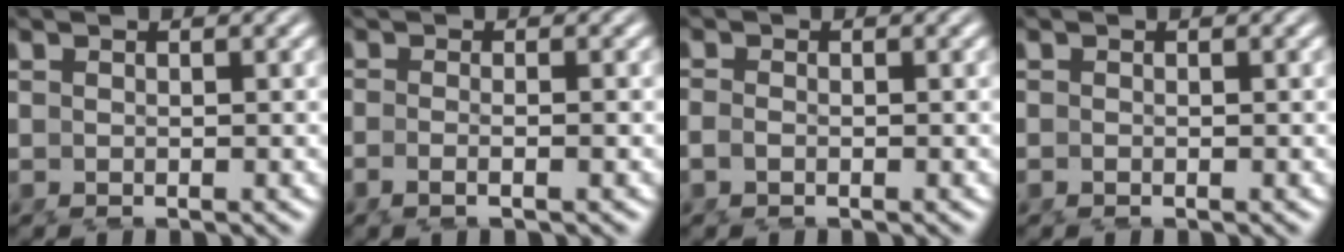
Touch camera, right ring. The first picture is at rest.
{"total": 2.1, "force": [-1.2, 0.4, 1.7], "torque": [-0.040, 0.003, -0.027]}
{"total": 1.5, "force": [-0.8, 0.9, 0.8], "torque": [-0.025, -0.002, -0.018]}
{"total": 0.9, "force": [-0.4, 0.8, 0.3], "torque": [-0.013, -0.003, -0.010]}